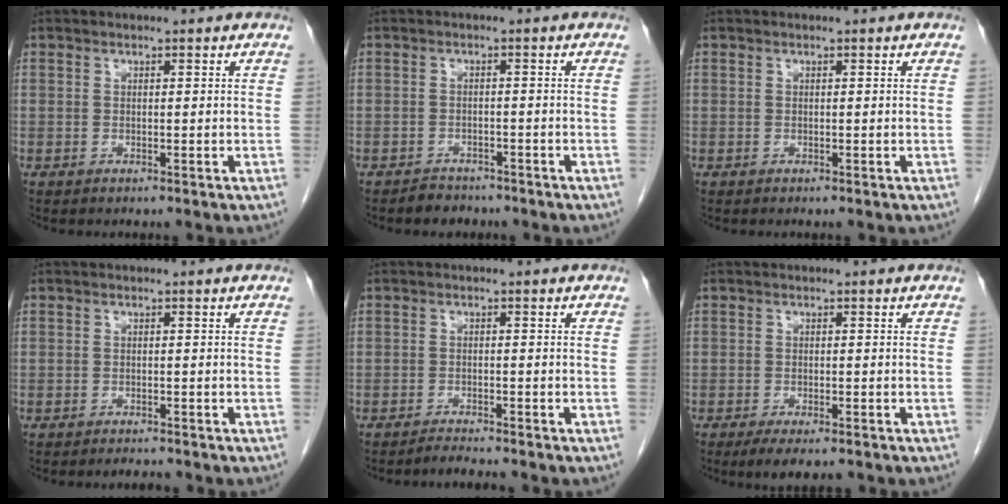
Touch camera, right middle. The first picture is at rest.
{"total": 2.7, "force": [-2.3, 1.4, 0.0], "torque": [-0.009, 0.003, -0.034]}
{"total": 0.0}
{"total": 1.3, "force": [-1.3, 0.1, 0.3], "torque": [-0.008, -0.005, -0.016]}
{"total": 1.9, "force": [-1.8, -0.5, 0.2], "torque": [-0.009, -0.011, -0.032]}
{"total": 4.6, "force": [-3.5, 1.3, 2.8], "torque": [-0.040, -0.008, -0.051]}